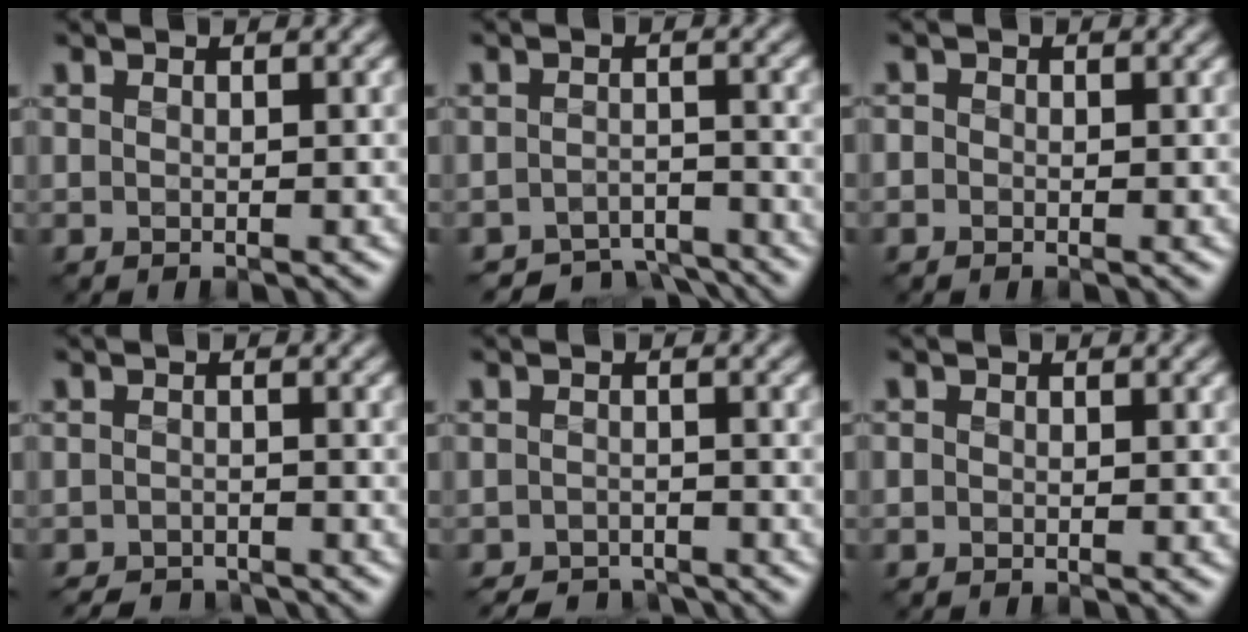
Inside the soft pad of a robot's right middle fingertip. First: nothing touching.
{"total": 4.6, "force": [-4.3, 1.3, 0.9], "torque": [-0.011, -0.009, -0.068]}
{"total": 0.9, "force": [-0.4, 0.8, 0.2], "torque": [0.004, -0.003, -0.011]}
{"total": 2.5, "force": [-2.5, 0.6, 0.3], "torque": [0.003, -0.001, -0.046]}
{"total": 2.8, "force": [-2.7, 0.7, 0.3], "torque": [0.003, -0.001, -0.049]}
{"total": 0.6, "force": [-0.3, 0.5, 0.1], "torque": [0.000, -0.004, -0.008]}